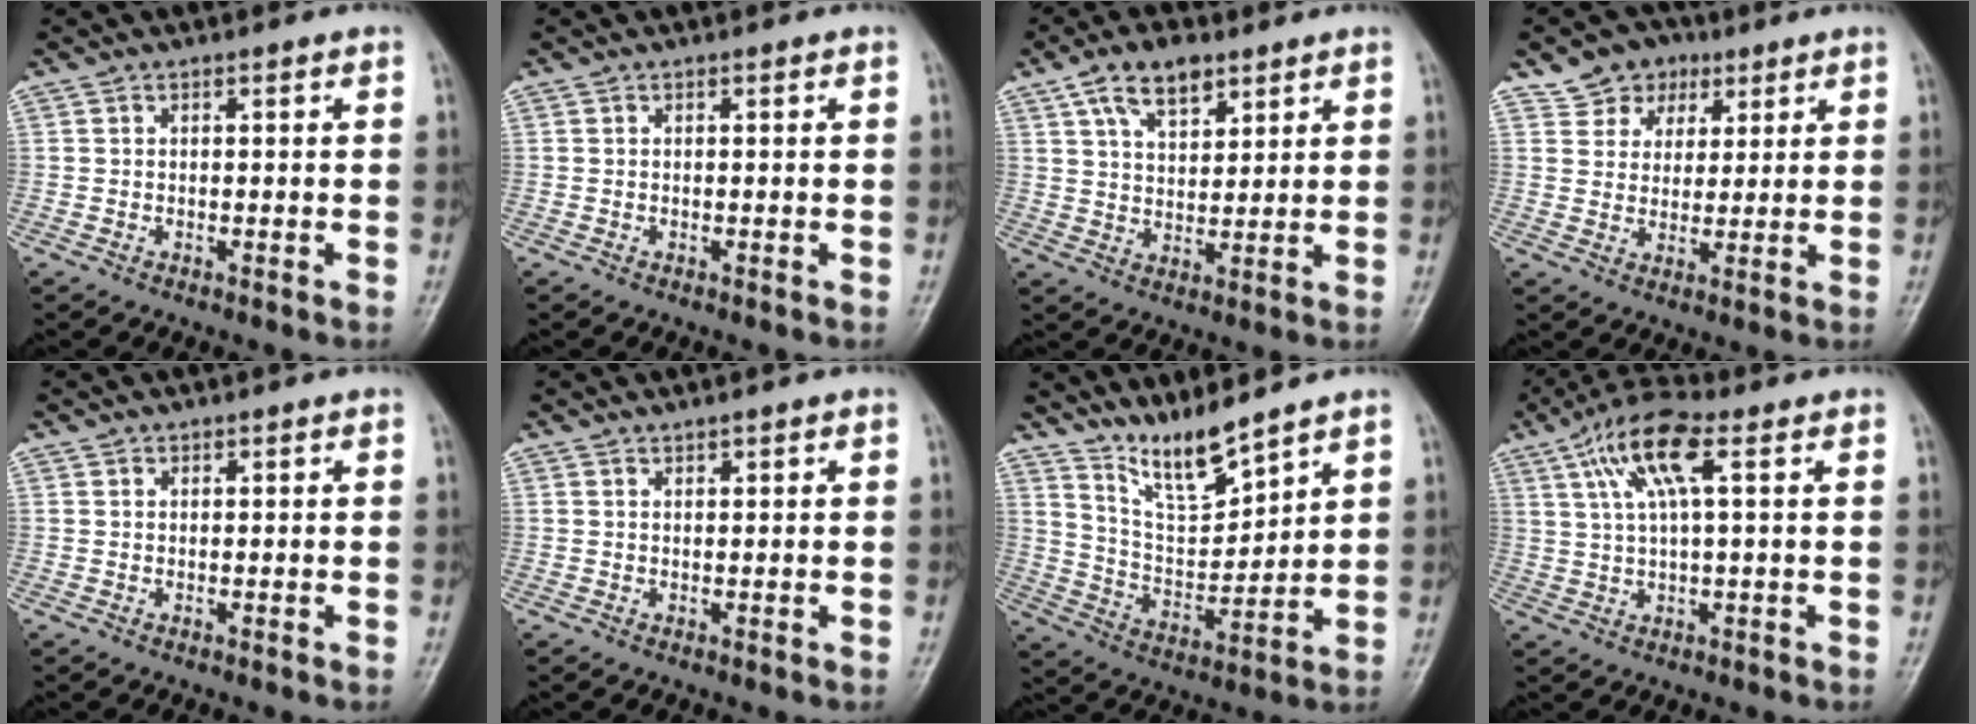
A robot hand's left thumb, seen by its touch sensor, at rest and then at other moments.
{"total": 0.0}
{"total": 8.6, "force": [5.1, 4.5, 5.3], "torque": [-0.071, -0.022, 0.091]}
{"total": 7.4, "force": [4.1, 5.9, 1.9], "torque": [0.005, -0.014, 0.067]}
{"total": 0.5, "force": [0.4, 0.3, 0.0], "torque": [0.001, -0.002, 0.004]}
{"total": 0.8, "force": [0.7, 0.2, 0.3], "torque": [-0.003, -0.004, 0.012]}
{"total": 9.3, "force": [8.2, 1.4, 4.2], "torque": [-0.070, -0.069, 0.168]}
{"total": 9.7, "force": [3.8, 2.6, 8.6], "torque": [-0.177, 0.013, 0.070]}